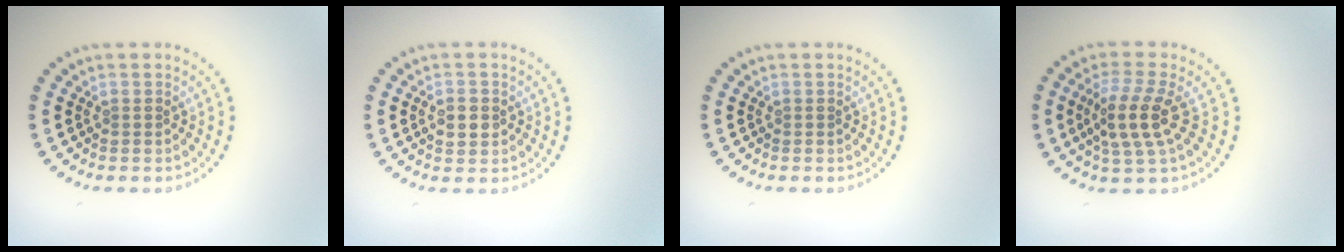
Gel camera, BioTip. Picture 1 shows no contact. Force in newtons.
{"total": 2.0, "press": 2.0, "slide": 0.2}
{"total": 0.0}
{"total": 3.9, "press": 3.5, "slide": 1.9}